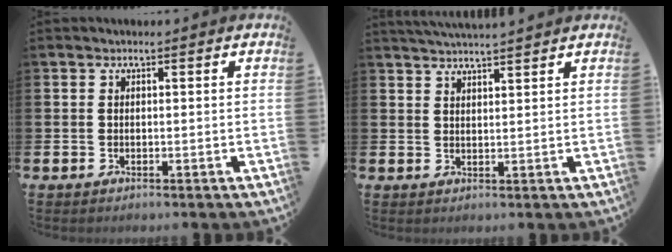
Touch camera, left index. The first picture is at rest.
{"total": 3.0, "force": [2.9, -0.2, 0.2], "torque": [-0.011, -0.009, 0.055]}